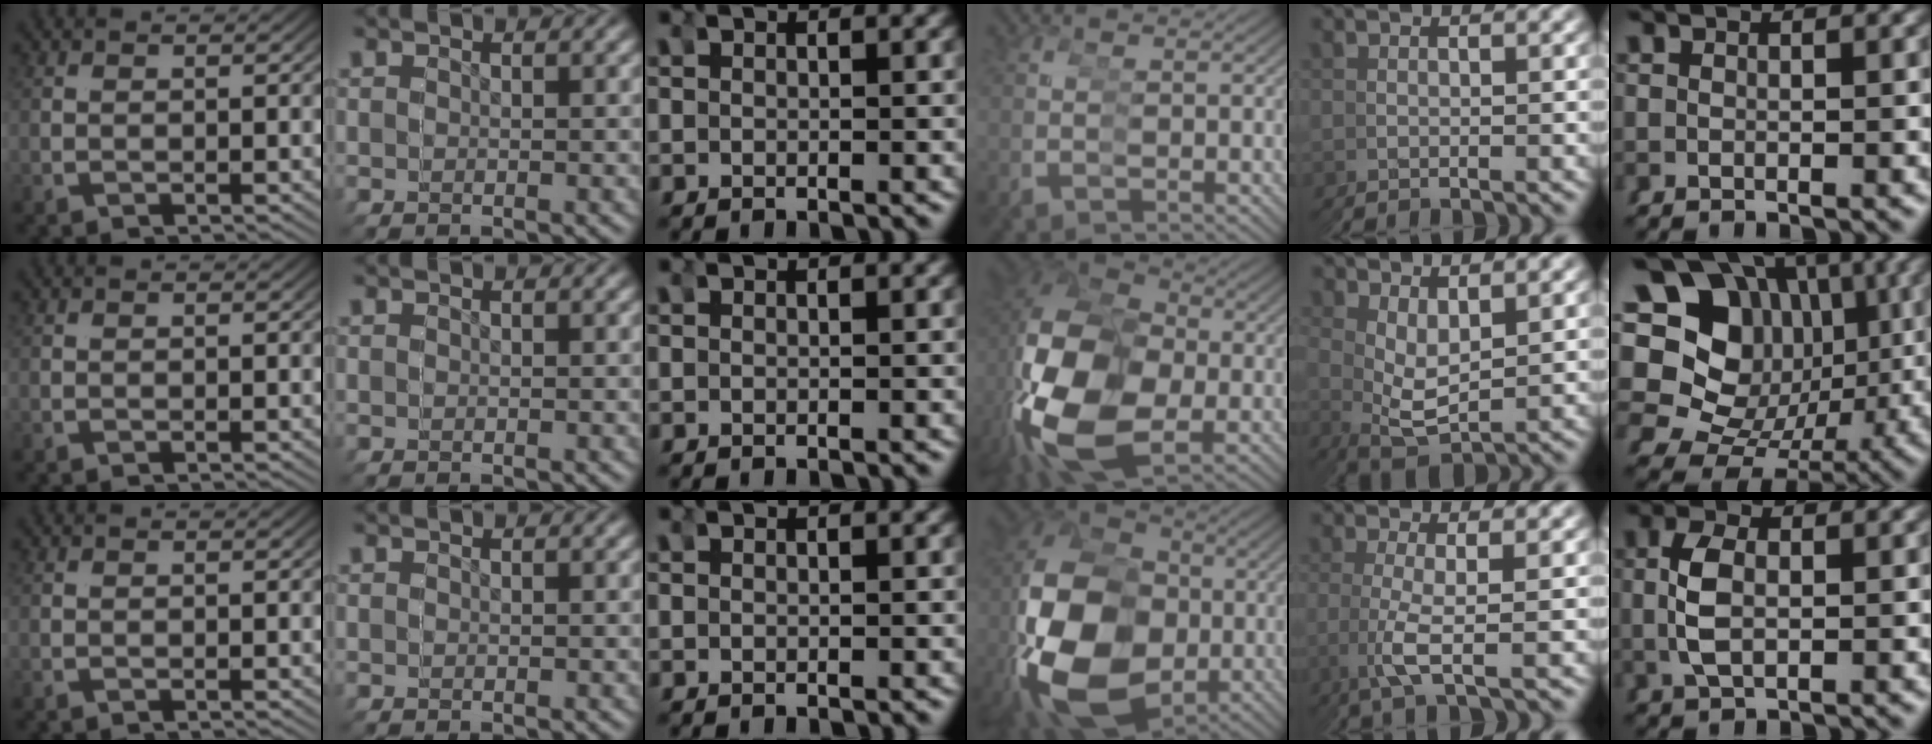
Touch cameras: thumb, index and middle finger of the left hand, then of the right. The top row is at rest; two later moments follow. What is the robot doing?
{"motion": "grasp_and_lifting", "object": "scissors"}